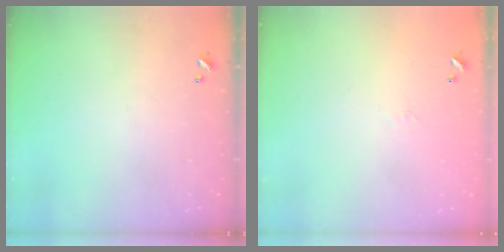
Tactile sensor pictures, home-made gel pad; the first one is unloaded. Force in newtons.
{"total": 6.6, "press": 6.6, "slide": 0.8}